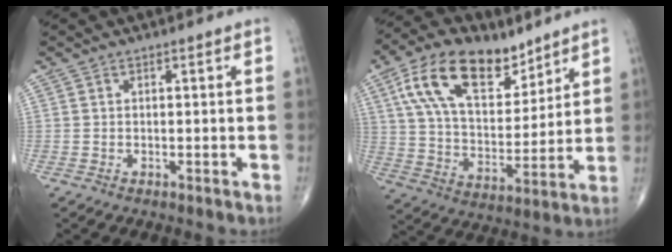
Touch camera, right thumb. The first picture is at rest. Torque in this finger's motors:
{"motor_torque": [0.30, 0.78, 1.66, 0.95, 0.15]}